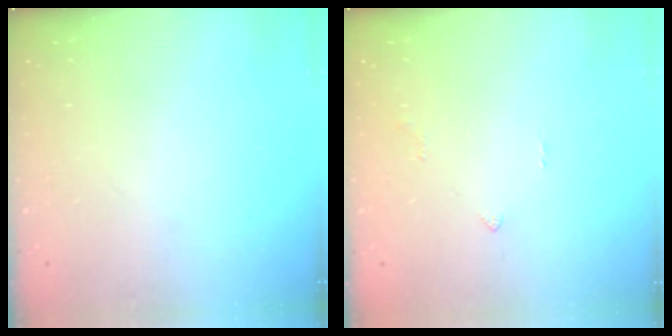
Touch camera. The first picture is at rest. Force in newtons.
{"total": 1.6, "press": 1.5, "slide": 0.6}